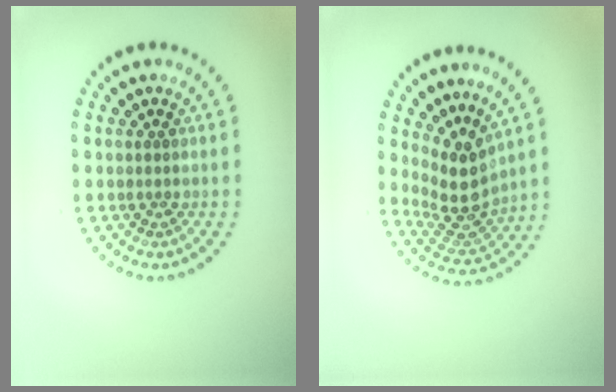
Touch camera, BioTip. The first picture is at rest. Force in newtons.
{"total": 4.1, "press": 3.0, "slide": 2.8}